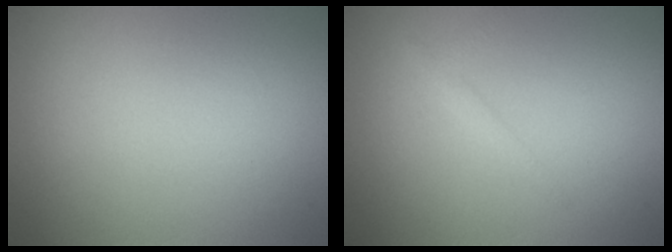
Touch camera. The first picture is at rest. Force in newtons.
{"total": 1.1, "press": 1.1, "slide": 0.1}